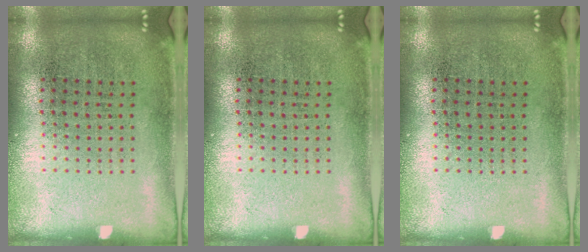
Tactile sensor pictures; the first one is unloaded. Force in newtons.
{"total": 0.0}
{"total": 0.0}